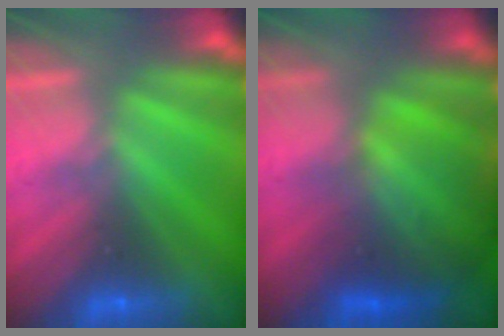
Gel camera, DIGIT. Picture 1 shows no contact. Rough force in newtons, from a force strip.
{"total": 8.1}